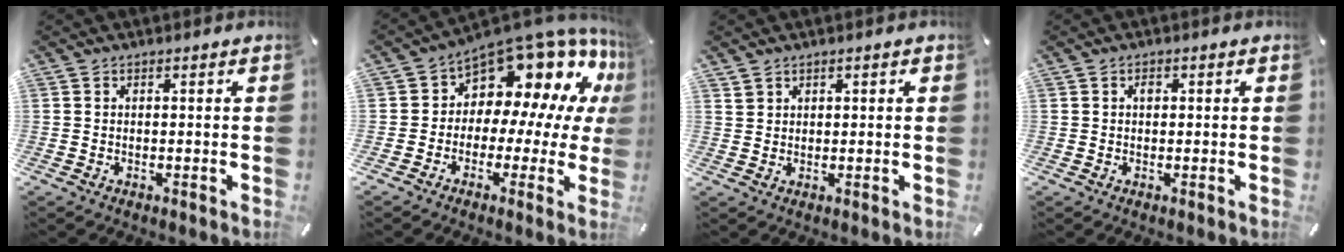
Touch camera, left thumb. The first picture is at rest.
{"total": 13.2, "force": [8.2, 7.8, 6.8], "torque": [-0.102, -0.089, 0.138]}
{"total": 1.7, "force": [1.1, 1.2, 0.1], "torque": [-0.003, 0.000, 0.022]}
{"total": 1.0, "force": [0.2, 0.7, 0.7], "torque": [-0.006, 0.000, 0.001]}